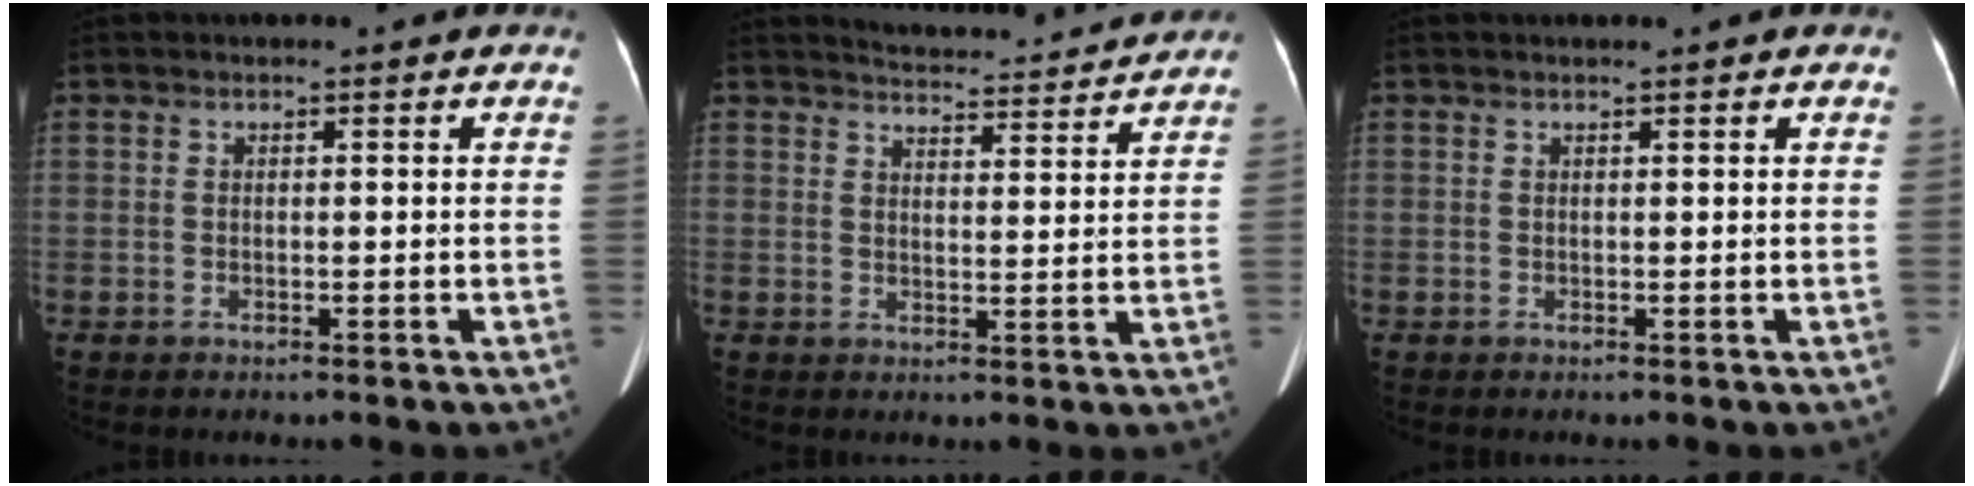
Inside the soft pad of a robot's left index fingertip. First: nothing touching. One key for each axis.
{"total": 9.7, "fx": 9.6, "fy": 0.3, "fz": 1.8, "tx": -0.033, "ty": 0.003, "tz": 0.123}
{"total": 1.2, "fx": 1.0, "fy": 0.0, "fz": 0.7, "tx": -0.011, "ty": 0.012, "tz": 0.014}